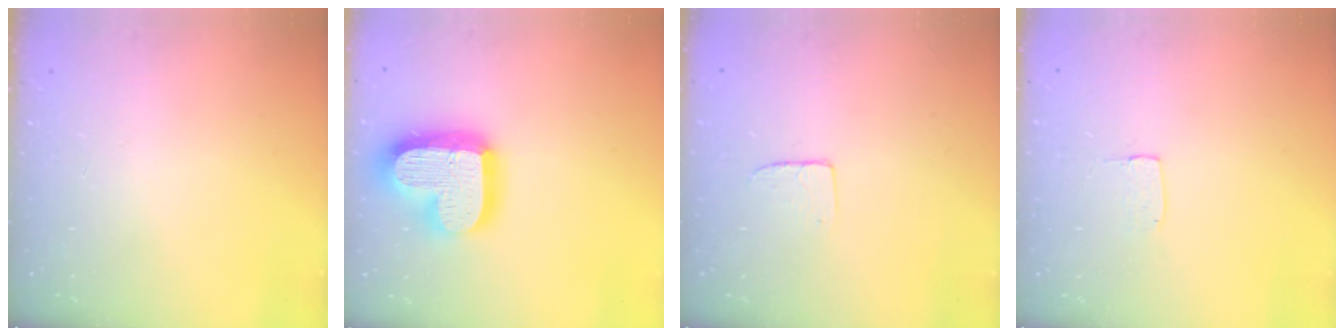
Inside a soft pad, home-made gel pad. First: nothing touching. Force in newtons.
{"total": 21.5, "press": 21.4, "slide": 1.8}
{"total": 4.3, "press": 4.3, "slide": 0.3}
{"total": 2.9, "press": 2.9, "slide": 0.2}